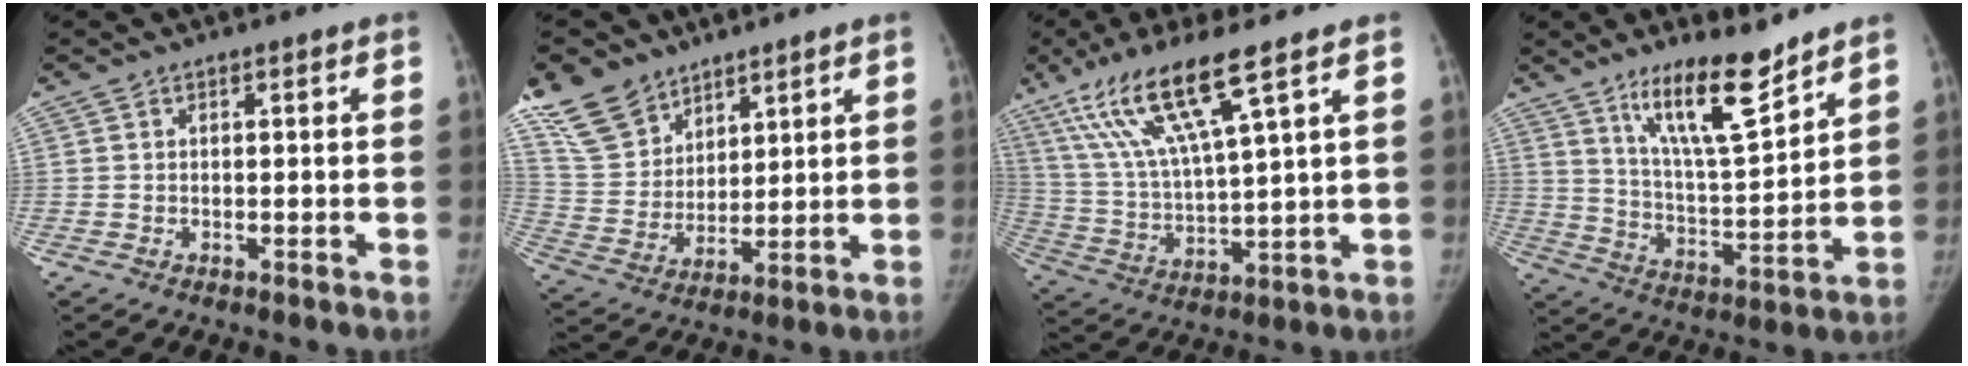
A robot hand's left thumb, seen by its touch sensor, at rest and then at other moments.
{"total": 12.0, "force": [8.9, 7.1, 3.6], "torque": [-0.052, -0.040, 0.188]}
{"total": 15.6, "force": [9.1, 2.0, 12.6], "torque": [-0.265, -0.031, 0.182]}
{"total": 14.5, "force": [10.3, 3.1, 9.7], "torque": [-0.149, -0.076, 0.187]}